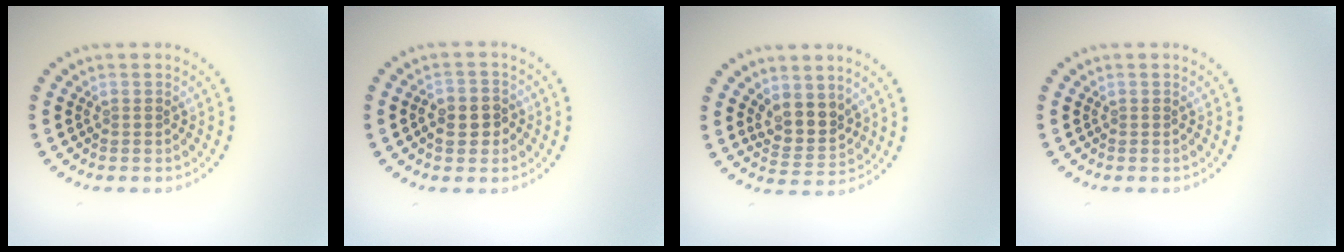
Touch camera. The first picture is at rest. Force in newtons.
{"total": 2.8, "press": 2.7, "slide": 0.6}
{"total": 3.1, "press": 2.6, "slide": 1.7}
{"total": 0.0}